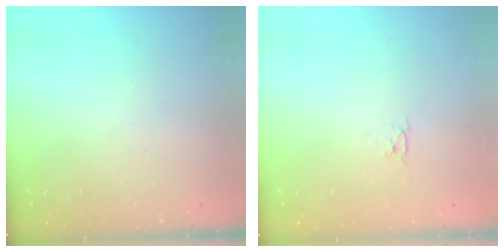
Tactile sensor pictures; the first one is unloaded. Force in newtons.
{"total": 2.8, "press": 2.8, "slide": 0.3}